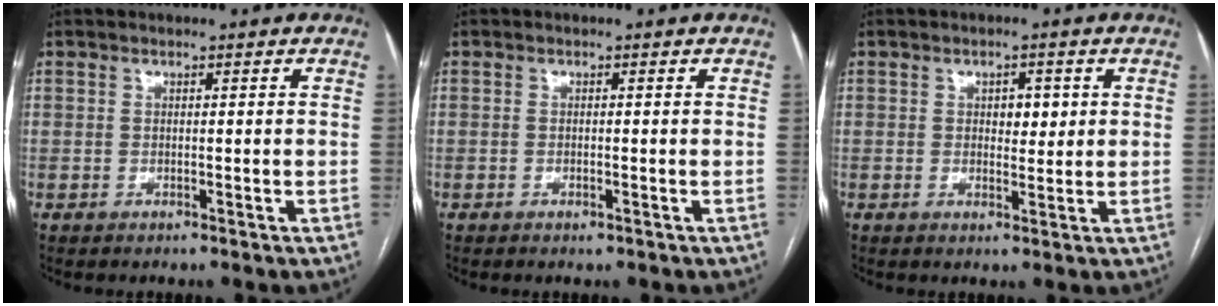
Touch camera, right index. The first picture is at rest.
{"total": 0.6, "force": [-0.4, 0.1, 0.5], "torque": [-0.007, -0.001, -0.005]}
{"total": 2.9, "force": [0.7, 1.6, 2.3], "torque": [-0.028, 0.001, 0.010]}